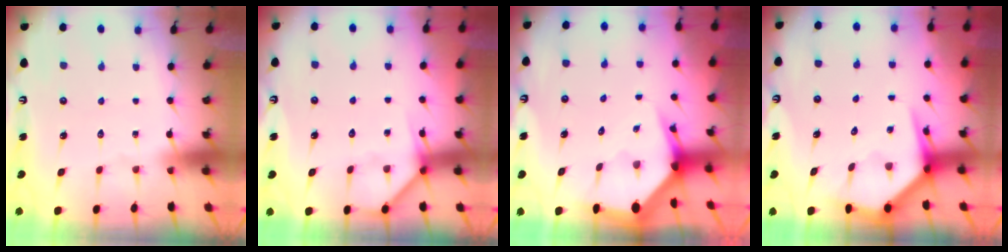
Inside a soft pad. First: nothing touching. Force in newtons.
{"total": 5.3, "press": 5.3, "slide": 0.5}
{"total": 3.8, "press": 3.8, "slide": 0.4}
{"total": 4.1, "press": 4.1, "slide": 0.6}